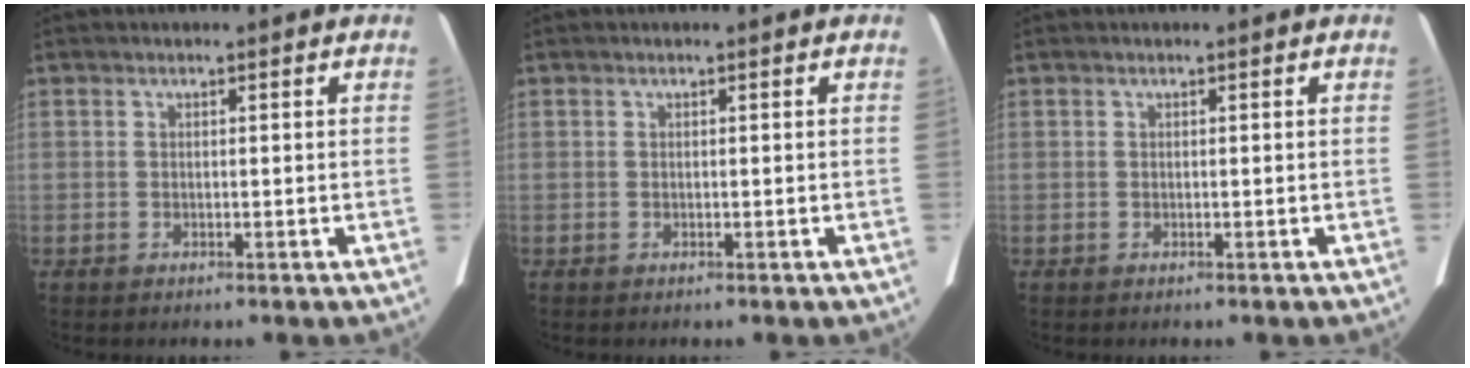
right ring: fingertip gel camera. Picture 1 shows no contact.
{"total": 0.0}
{"total": 0.0}